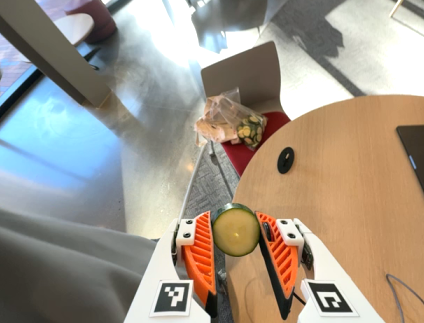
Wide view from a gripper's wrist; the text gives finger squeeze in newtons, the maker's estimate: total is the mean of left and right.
{"total": 8.7, "left": 8.3, "right": 9.0}